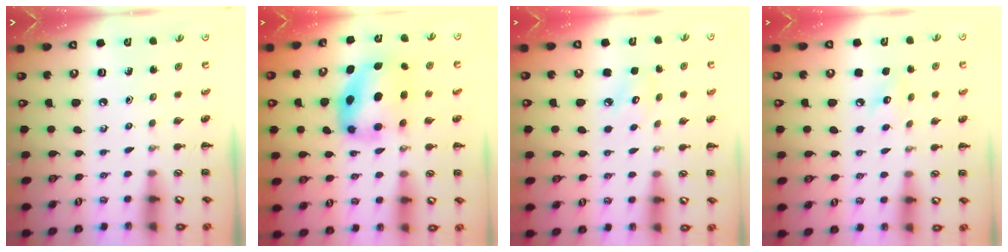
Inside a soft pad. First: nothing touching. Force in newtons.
{"total": 5.9, "press": 5.7, "slide": 1.3}
{"total": 3.8, "press": 3.7, "slide": 0.9}
{"total": 6.5, "press": 6.3, "slide": 1.7}